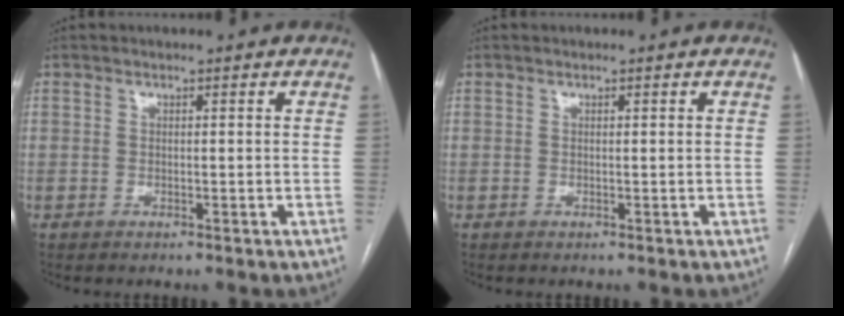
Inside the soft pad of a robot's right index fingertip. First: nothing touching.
{"total": 0.0}